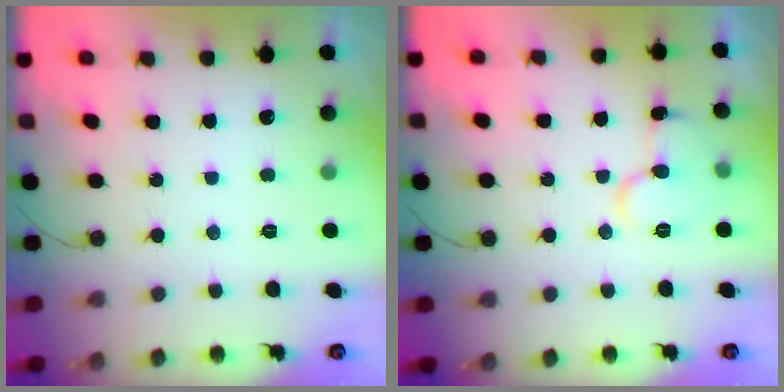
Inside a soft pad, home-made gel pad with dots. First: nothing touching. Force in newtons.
{"total": 9.2, "press": 9.1, "slide": 1.1}